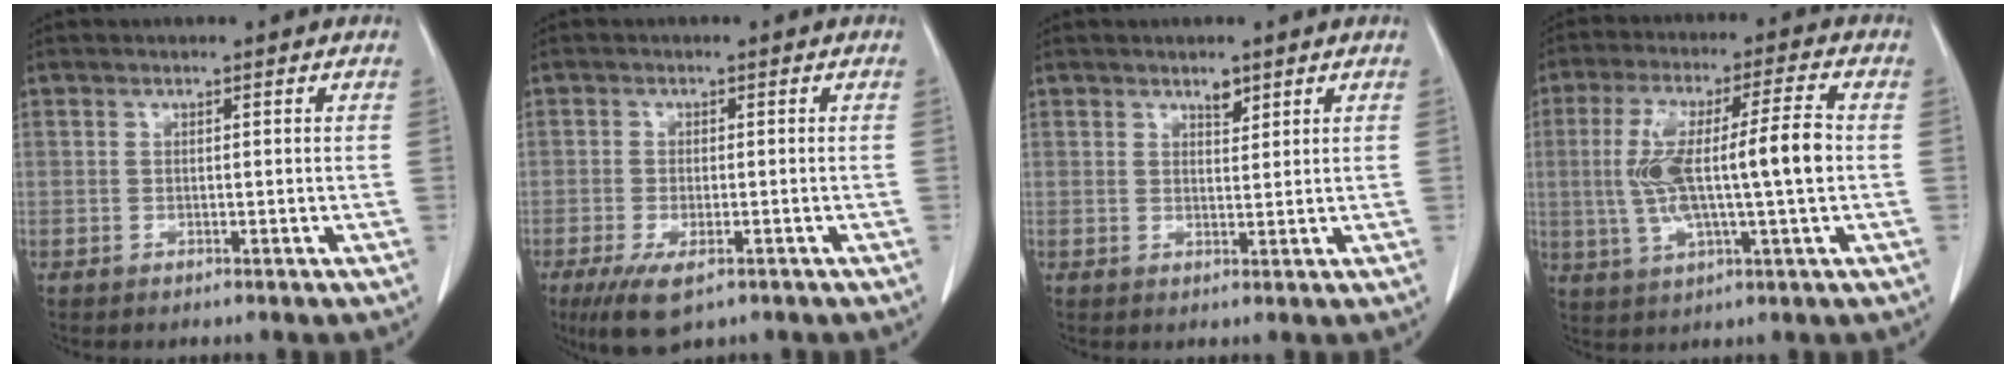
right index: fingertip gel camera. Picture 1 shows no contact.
{"total": 6.2, "force": [-3.6, 2.0, 4.7], "torque": [-0.084, -0.017, -0.057]}
{"total": 1.8, "force": [1.4, 0.7, 0.9], "torque": [-0.014, -0.004, 0.022]}
{"total": 13.4, "force": [-0.1, 1.5, 13.3], "torque": [-0.255, 0.019, 0.000]}